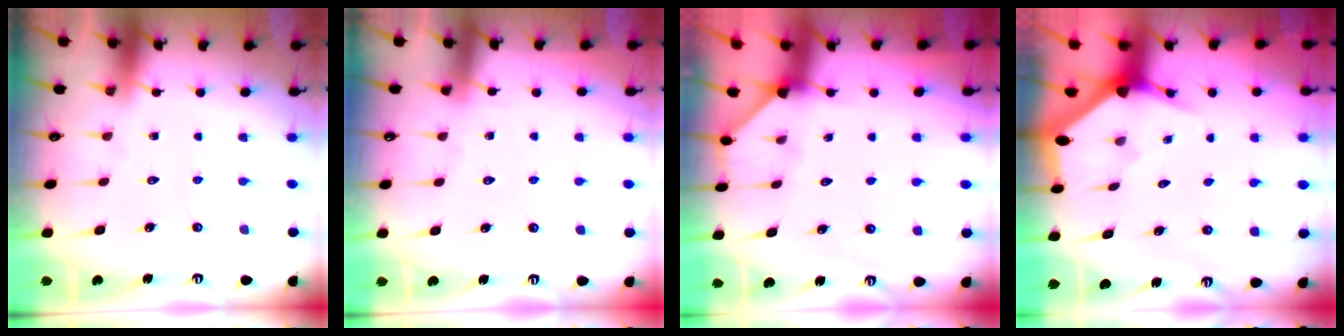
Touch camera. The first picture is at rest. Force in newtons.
{"total": 3.2, "press": 3.2, "slide": 0.6}
{"total": 2.0, "press": 2.0, "slide": 0.3}
{"total": 3.0, "press": 3.0, "slide": 0.1}